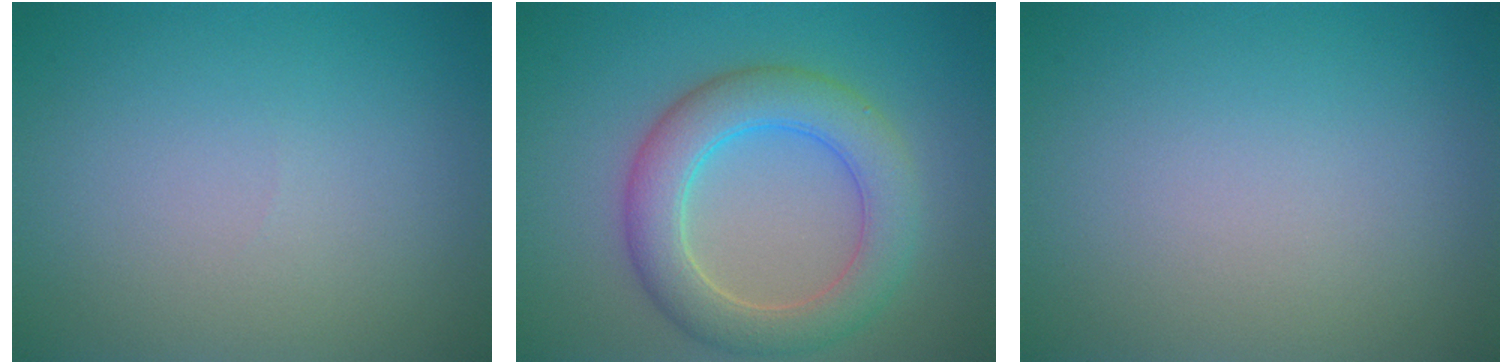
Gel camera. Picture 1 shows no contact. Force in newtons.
{"total": 5.8, "press": 5.8, "slide": 0.2}
{"total": 0.0}